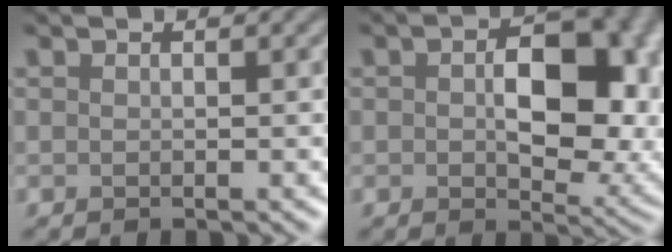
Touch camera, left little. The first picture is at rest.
{"total": 11.5, "force": [0.9, 7.1, 9.0], "torque": [-0.117, -0.003, 0.018]}